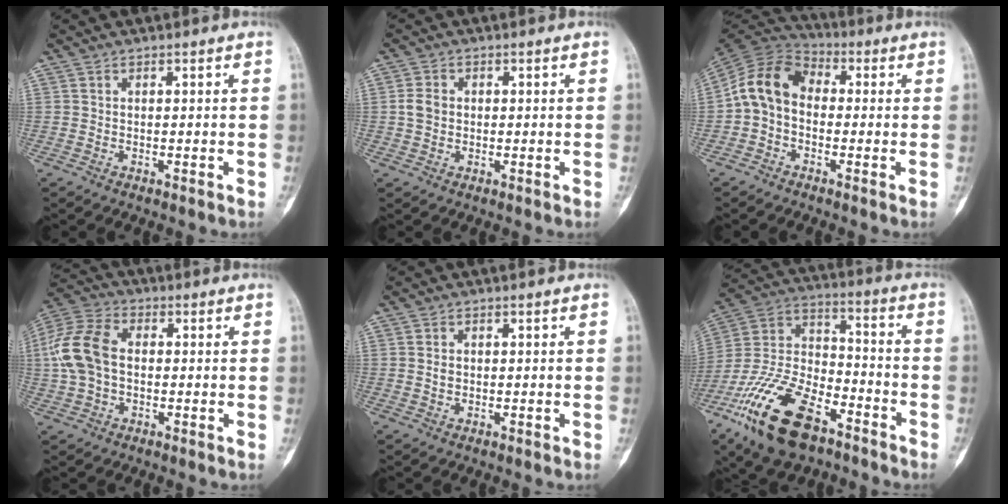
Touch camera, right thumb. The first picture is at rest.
{"total": 3.3, "force": [0.0, 2.8, 1.8], "torque": [-0.026, 0.007, -0.006]}
{"total": 10.3, "force": [-0.9, 7.9, 6.5], "torque": [-0.110, 0.031, -0.036]}
{"total": 12.0, "force": [0.1, 8.2, 8.7], "torque": [-0.183, 0.028, -0.006]}
{"total": 1.6, "force": [-0.1, 1.3, 0.8], "torque": [-0.006, 0.003, -0.001]}
{"total": 22.5, "force": [-13.4, 10.8, 14.6], "torque": [-0.297, 0.056, -0.248]}